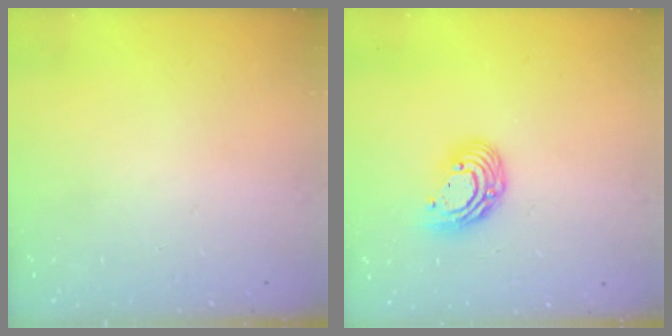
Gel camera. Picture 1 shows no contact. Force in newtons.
{"total": 9.8, "press": 9.8, "slide": 0.9}